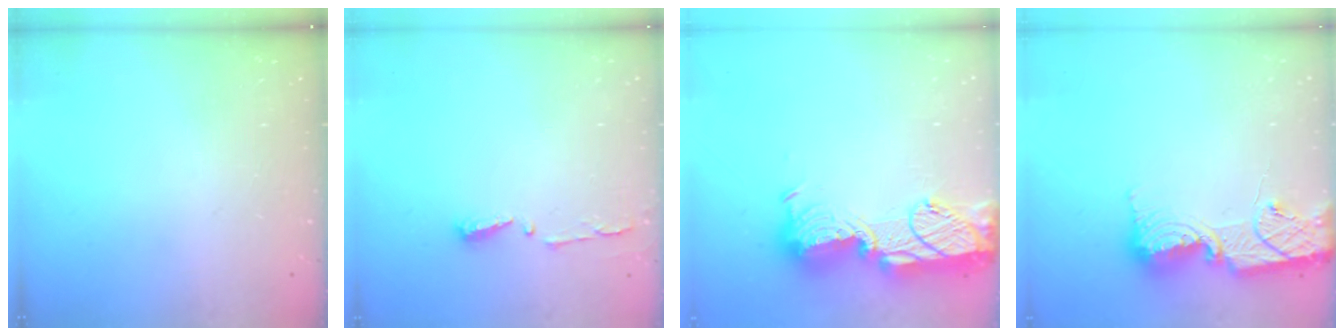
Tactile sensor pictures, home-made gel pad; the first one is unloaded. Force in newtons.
{"total": 3.7, "press": 3.7, "slide": 0.5}
{"total": 19.3, "press": 19.2, "slide": 1.1}
{"total": 14.0, "press": 14.0, "slide": 1.1}